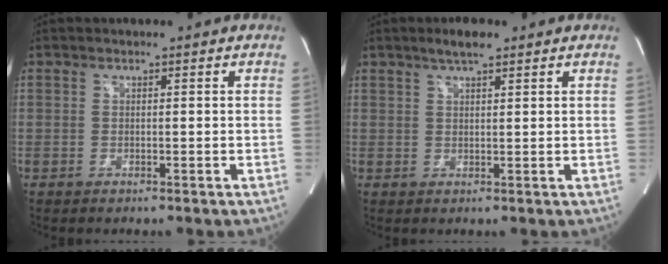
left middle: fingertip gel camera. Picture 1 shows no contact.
{"total": 3.4, "force": [2.5, 0.7, 2.3], "torque": [-0.045, 0.008, 0.043]}